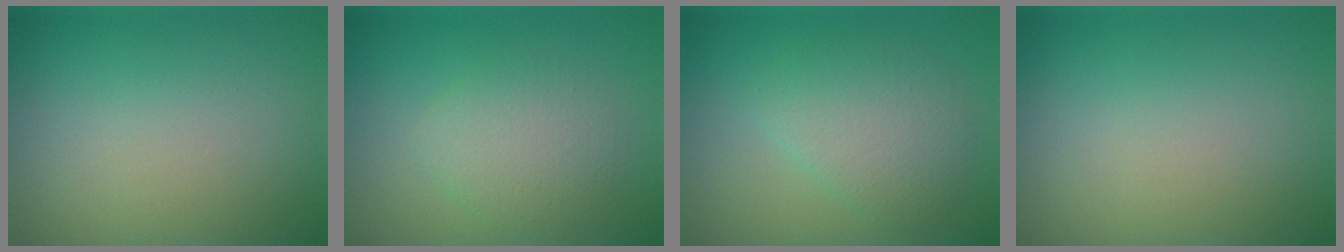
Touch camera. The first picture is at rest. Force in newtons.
{"total": 3.0, "press": 3.0, "slide": 0.1}
{"total": 3.7, "press": 3.7, "slide": 0.1}
{"total": 0.0}